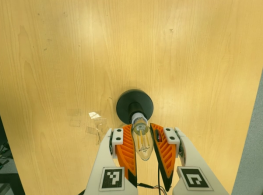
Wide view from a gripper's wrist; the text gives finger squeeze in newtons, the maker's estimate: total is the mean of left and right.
{"total": 17.9, "left": 18.8, "right": 16.9}